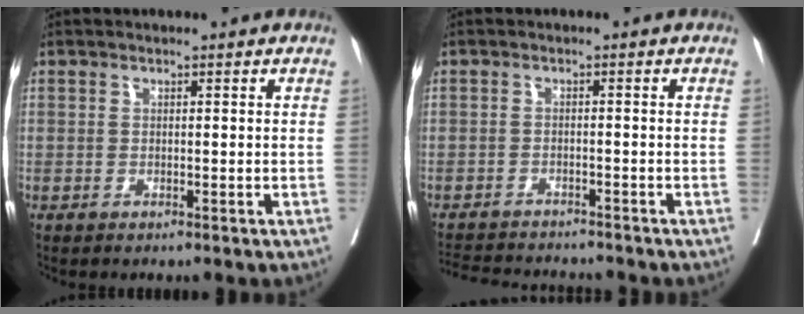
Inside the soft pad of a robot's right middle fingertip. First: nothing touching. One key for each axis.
{"total": 9.1, "fx": -8.7, "fy": 1.1, "fz": 2.3, "tx": -0.038, "ty": -0.002, "tz": -0.126}